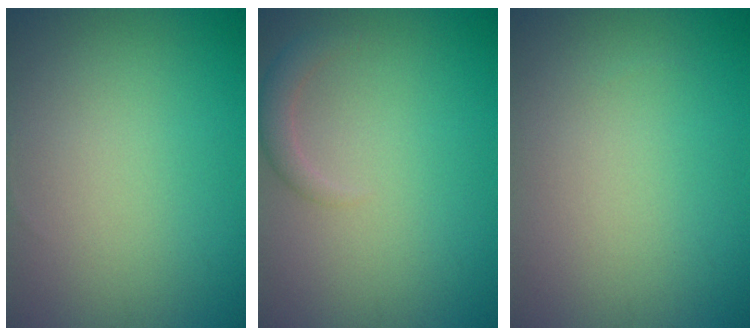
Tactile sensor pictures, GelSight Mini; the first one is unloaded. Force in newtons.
{"total": 1.7, "press": 1.7, "slide": 0.1}
{"total": 0.0}